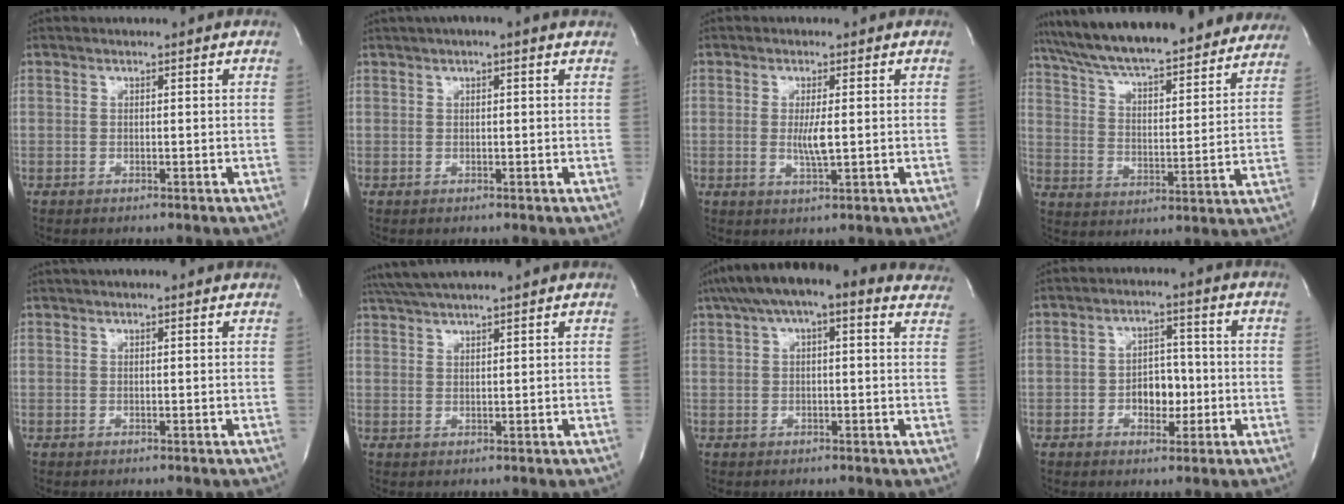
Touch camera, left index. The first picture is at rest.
{"total": 3.4, "force": [2.3, 0.2, 2.5], "torque": [-0.039, 0.025, 0.033]}
{"total": 3.3, "force": [-0.1, 0.4, 3.3], "torque": [-0.066, -0.006, 0.001]}
{"total": 29.1, "force": [25.9, 5.6, 12.1], "torque": [-0.209, -0.014, 0.350]}
{"total": 4.7, "force": [4.3, 0.6, 2.0], "torque": [-0.028, 0.033, 0.051]}
{"total": 8.7, "force": [7.7, -0.4, 4.0], "torque": [-0.074, 0.037, 0.121]}
{"total": 16.9, "force": [12.3, 5.2, 10.5], "torque": [-0.170, 0.068, 0.158]}
{"total": 5.3, "force": [-1.2, 3.3, 3.9], "torque": [-0.057, 0.011, -0.018]}